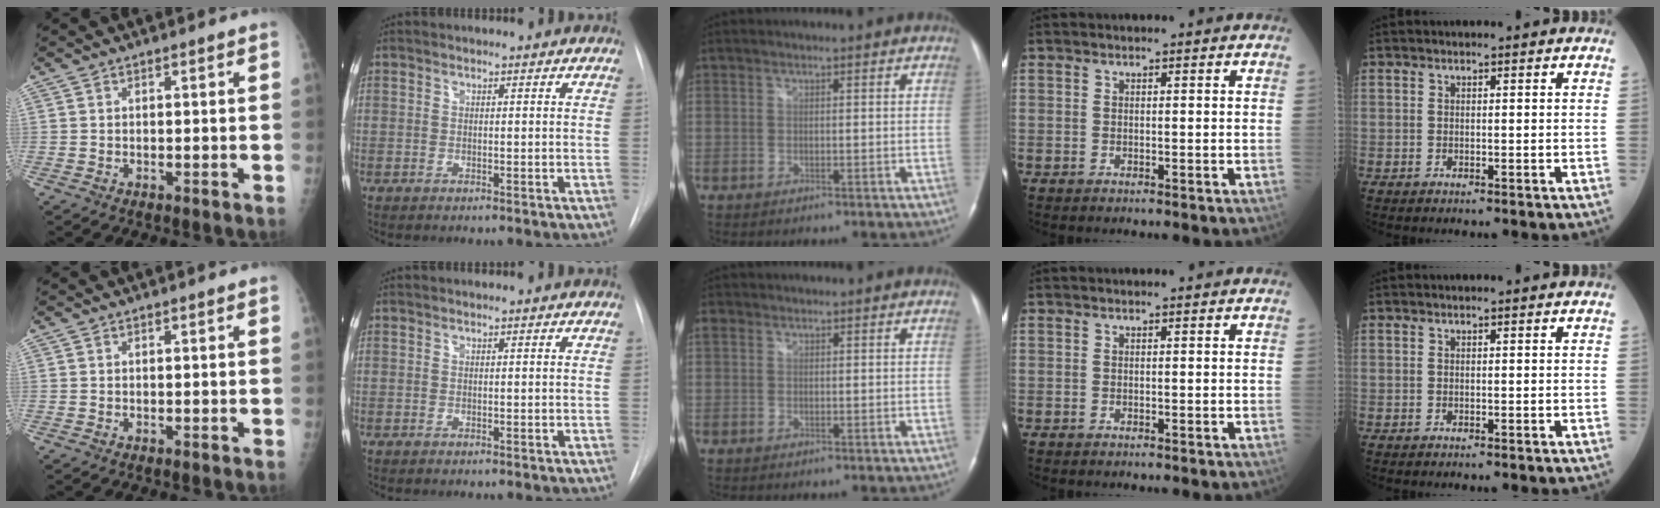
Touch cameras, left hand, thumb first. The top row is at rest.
{"middle": {"total": 1.1, "force": [0.4, 0.9, 0.4], "torque": [-0.013, 0.016, 0.009]}}